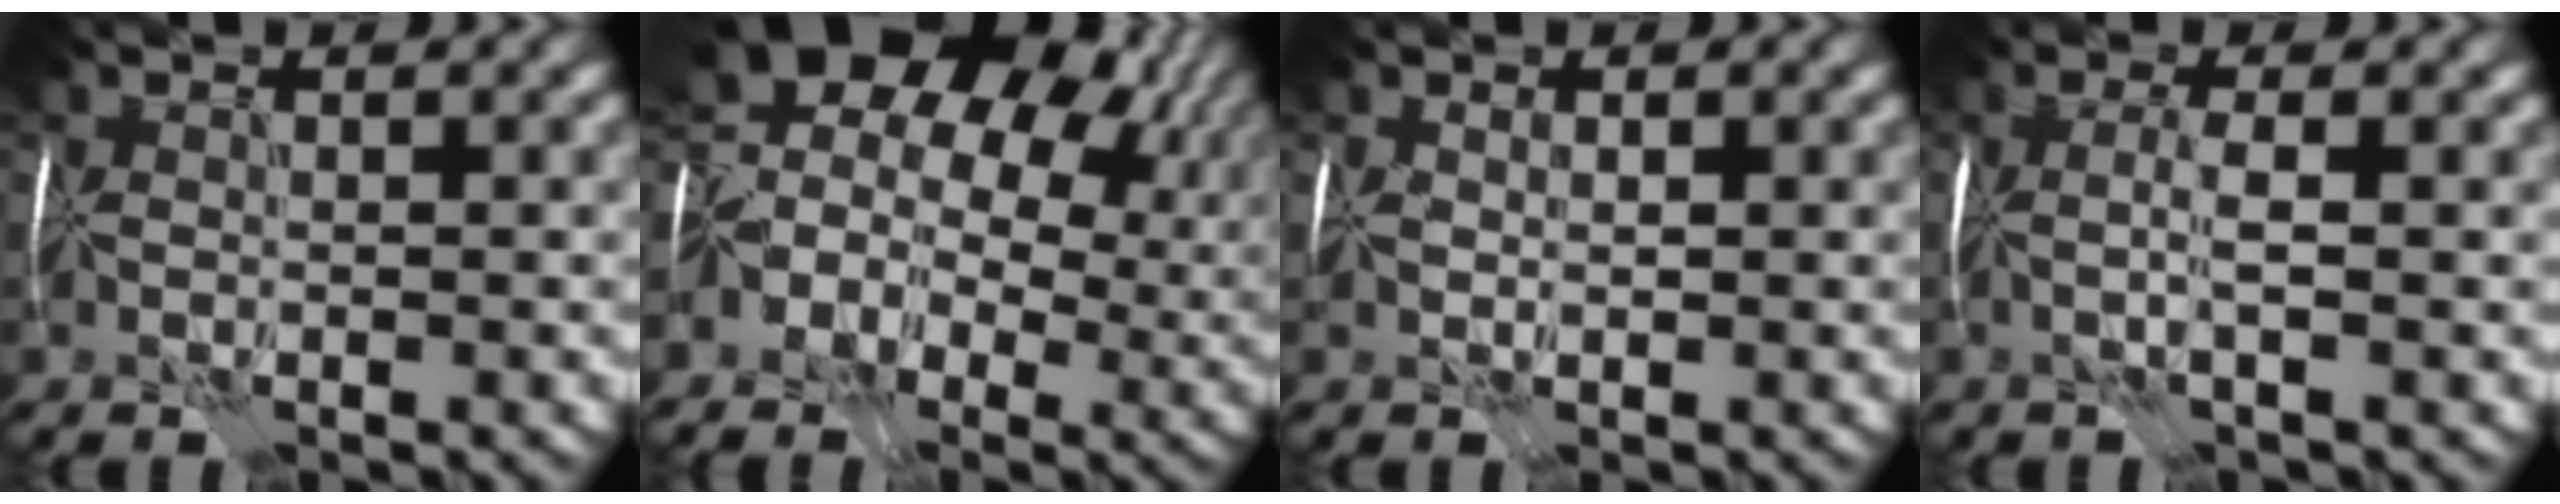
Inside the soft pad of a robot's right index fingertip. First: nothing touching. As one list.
[{"total": 13.8, "force": [3.4, 10.1, 8.8], "torque": [-0.167, 0.015, 0.070]}, {"total": 0.9, "force": [0.6, 0.1, -0.7], "torque": [-0.004, 0.003, 0.010]}, {"total": 1.1, "force": [0.1, -0.4, 1.1], "torque": [-0.039, 0.001, 0.002]}]